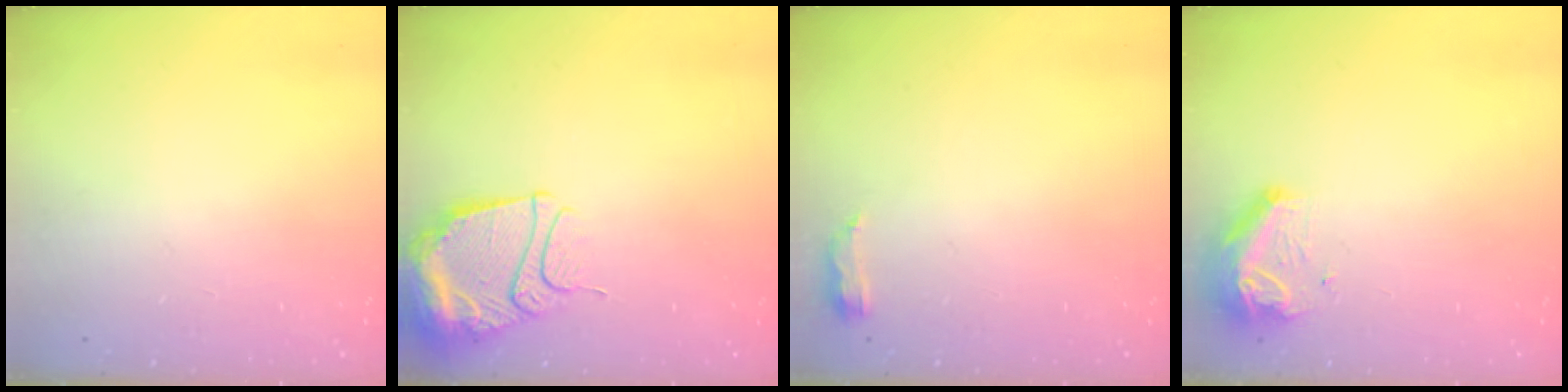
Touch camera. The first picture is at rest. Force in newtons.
{"total": 13.8, "press": 13.7, "slide": 1.4}
{"total": 5.1, "press": 4.8, "slide": 1.7}
{"total": 9.3, "press": 9.2, "slide": 1.6}